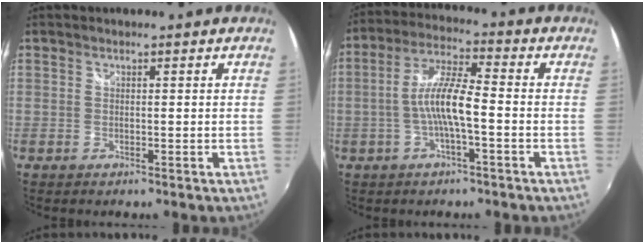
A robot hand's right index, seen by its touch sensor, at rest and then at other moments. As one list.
[{"total": 8.4, "force": [-2.1, 1.2, 8.0], "torque": [-0.170, 0.010, -0.038]}]